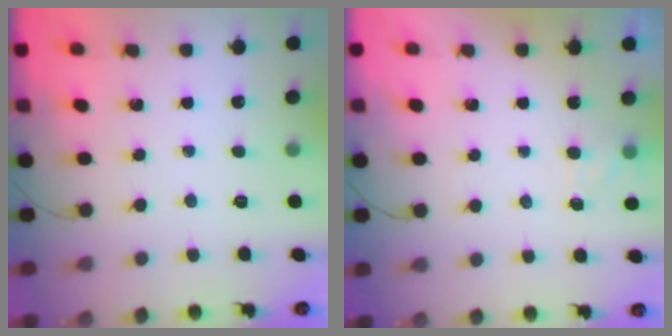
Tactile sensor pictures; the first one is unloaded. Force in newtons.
{"total": 4.6, "press": 4.3, "slide": 1.5}